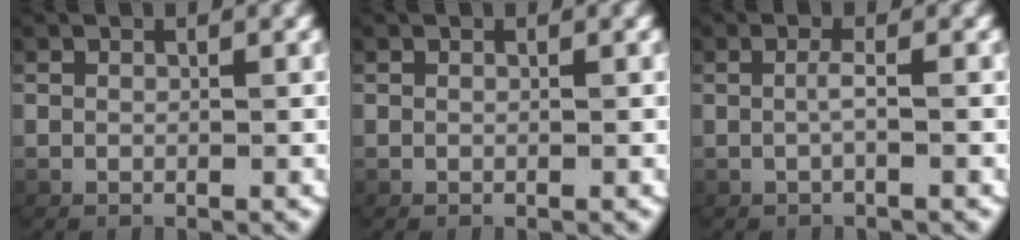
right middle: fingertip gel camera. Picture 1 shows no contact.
{"total": 0.0}
{"total": 1.2, "force": [-0.4, -0.4, 1.0], "torque": [-0.027, -0.002, -0.002]}